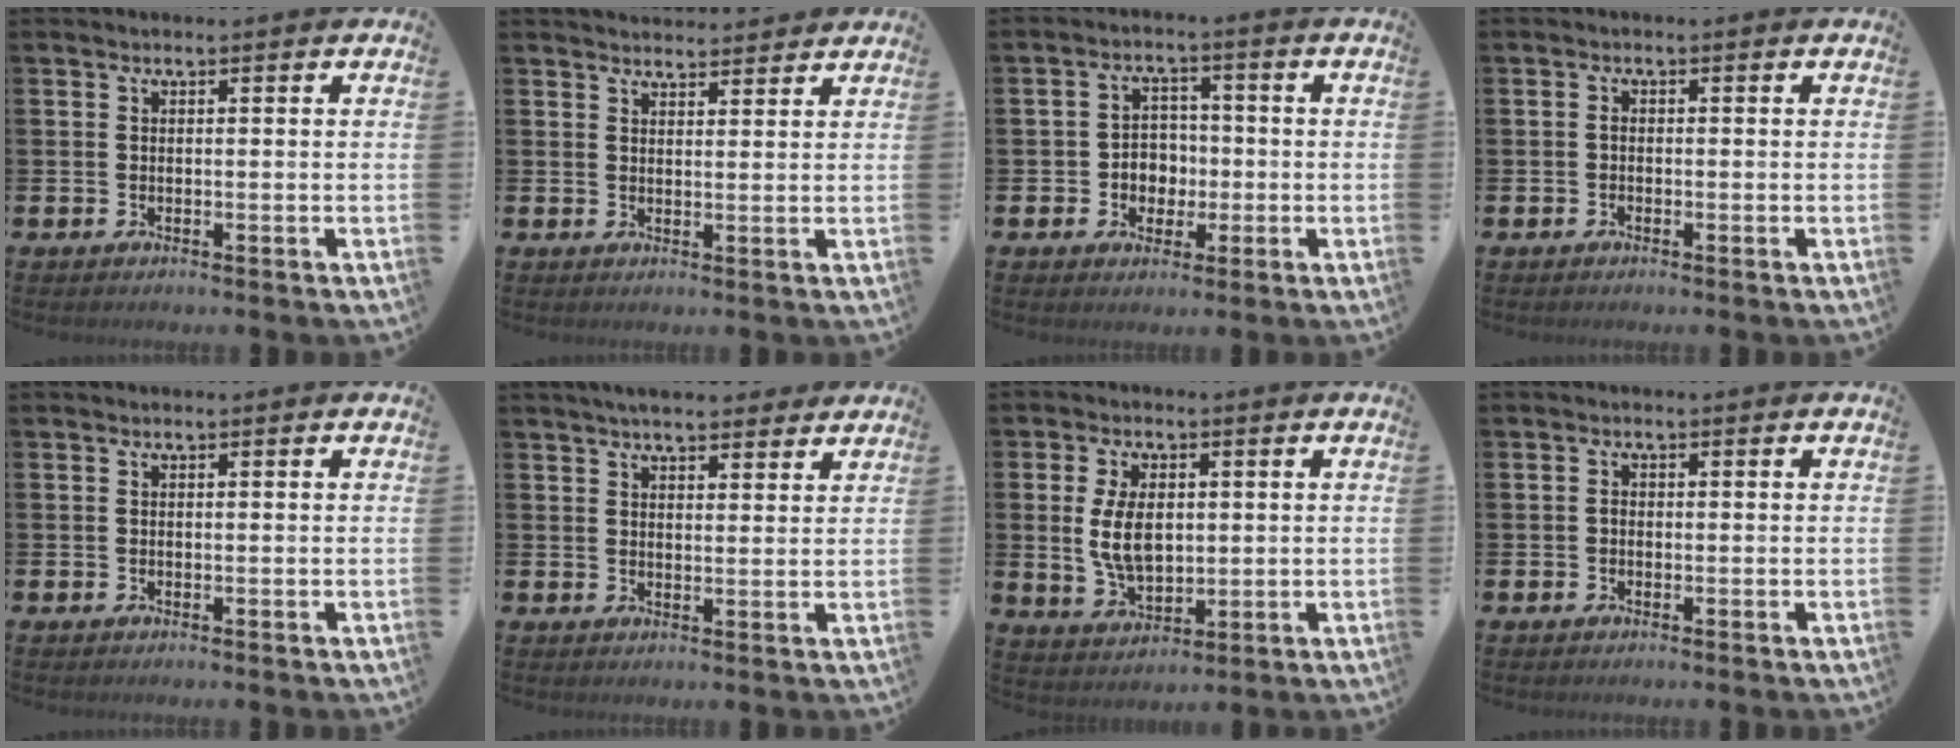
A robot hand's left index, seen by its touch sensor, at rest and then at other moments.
{"total": 2.8, "force": [2.7, 0.5, -0.1], "torque": [0.004, -0.019, 0.048]}
{"total": 3.7, "force": [-0.7, 3.5, 1.2], "torque": [-0.027, 0.003, -0.022]}
{"total": 0.8, "force": [-0.4, 0.6, 0.4], "torque": [-0.007, -0.001, -0.009]}
{"total": 0.0}
{"total": 4.3, "force": [4.1, 0.9, 1.0], "torque": [-0.027, -0.012, 0.075]}
{"total": 6.8, "force": [0.9, 4.0, 5.4], "torque": [-0.110, 0.003, 0.011]}
{"total": 0.9, "force": [-0.3, 0.6, 0.5], "torque": [-0.014, 0.004, -0.007]}